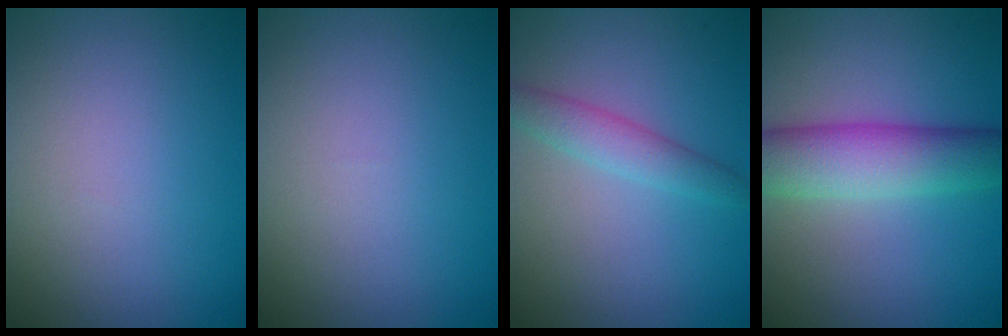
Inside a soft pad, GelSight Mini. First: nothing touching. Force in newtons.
{"total": 0.0}
{"total": 2.5, "press": 2.5, "slide": 0.0}
{"total": 5.9, "press": 5.9, "slide": 0.3}